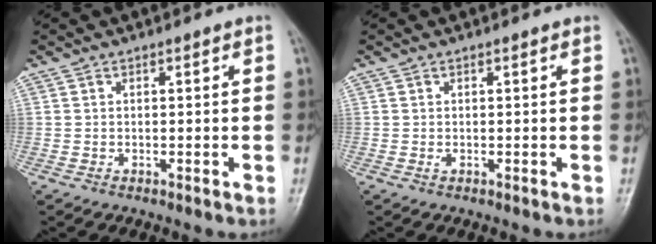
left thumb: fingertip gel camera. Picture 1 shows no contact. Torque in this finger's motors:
{"motor_torque": [-0.10, 0.06, 0.10, -0.05, 0.00]}